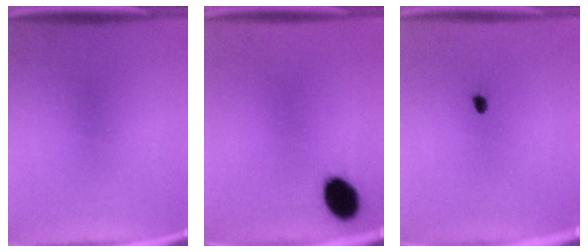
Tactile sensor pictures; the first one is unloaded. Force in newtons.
{"total": 8.3}
{"total": 1.0}